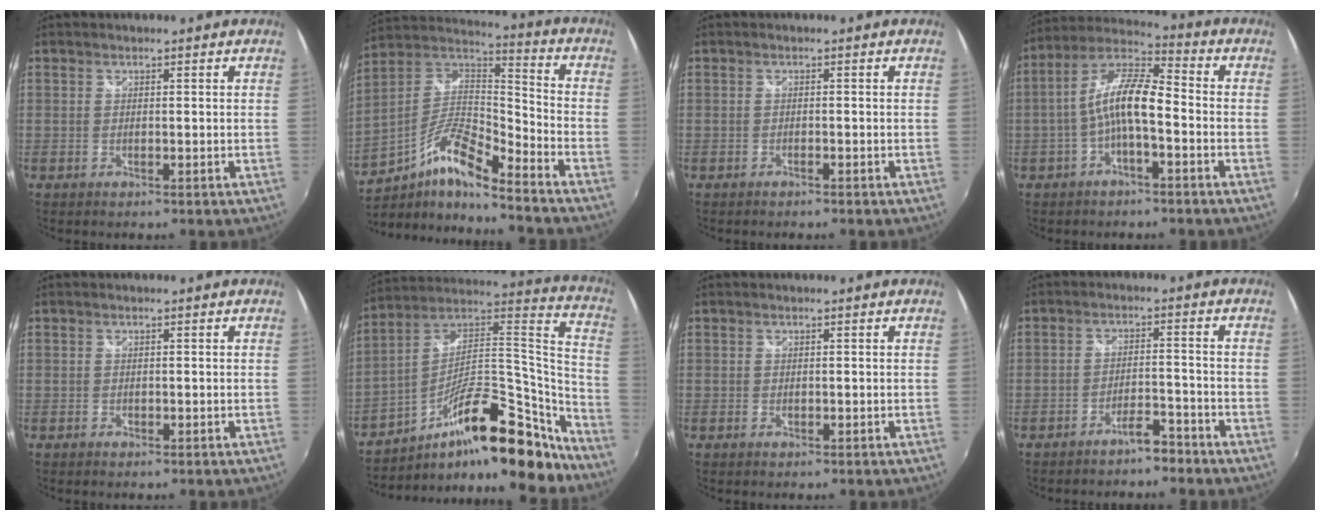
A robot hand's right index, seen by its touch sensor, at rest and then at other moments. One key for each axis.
{"total": 15.6, "fx": -9.5, "fy": 3.3, "fz": 11.9, "tx": -0.233, "ty": -0.011, "tz": -0.185}
{"total": 1.0, "fx": -0.9, "fy": 0.3, "fz": 0.3, "tx": -0.011, "ty": -0.002, "tz": -0.016}
{"total": 9.9, "fx": -2.5, "fy": 2.9, "fz": 9.1, "tx": -0.195, "ty": 0.020, "tz": -0.050}
{"total": 0.5, "fx": -0.3, "fy": 0.5, "fz": 0.1, "tx": -0.001, "ty": -0.003, "tz": -0.005}
{"total": 25.3, "fx": -16.9, "fy": 9.0, "fz": 16.5, "tx": -0.236, "ty": 0.033, "tz": -0.258}
{"total": 0.5, "fx": -0.2, "fy": 0.5, "fz": 0.2, "tx": -0.002, "ty": -0.002, "tz": -0.004}
{"total": 4.2, "fx": -3.7, "fy": 1.0, "fz": 1.7, "tx": -0.041, "ty": 0.006, "tz": -0.057}